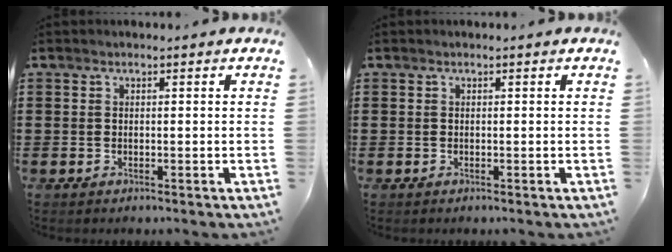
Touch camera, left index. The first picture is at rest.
{"total": 0.0}